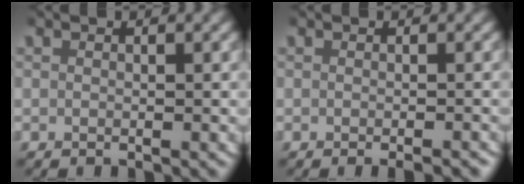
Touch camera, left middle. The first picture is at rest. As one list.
[{"total": 1.6, "force": [-1.3, 0.2, 0.9], "torque": [-0.003, 0.002, -0.020]}]